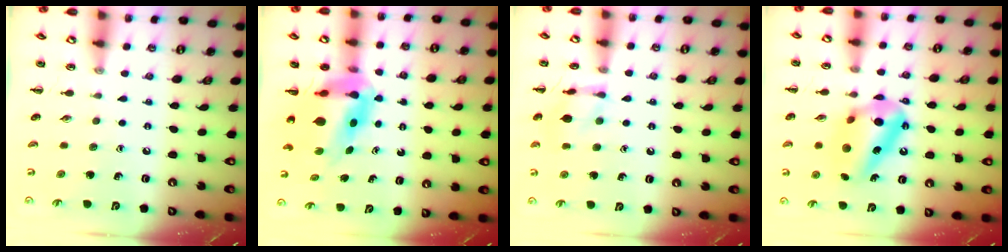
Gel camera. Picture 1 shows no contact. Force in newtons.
{"total": 8.6, "press": 8.2, "slide": 2.6}
{"total": 10.5, "press": 10.4, "slide": 0.7}
{"total": 14.1, "press": 14.1, "slide": 0.3}